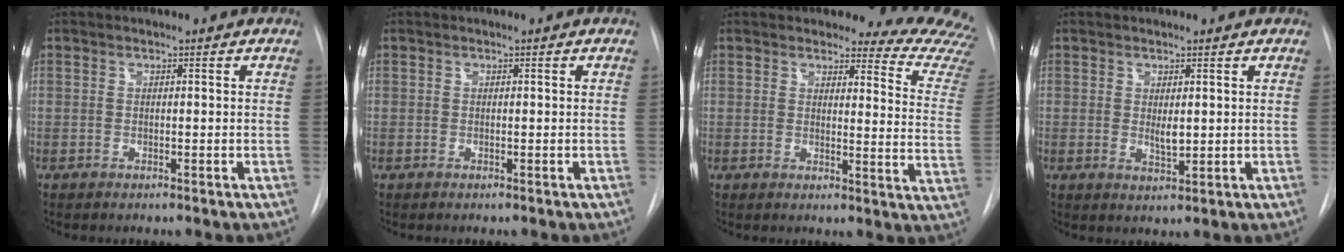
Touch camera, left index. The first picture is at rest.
{"total": 0.0}
{"total": 14.1, "force": [13.9, 1.5, 1.3], "torque": [0.021, -0.139, 0.115]}
{"total": 2.1, "force": [0.6, 0.9, 1.8], "torque": [-0.032, -0.008, 0.014]}